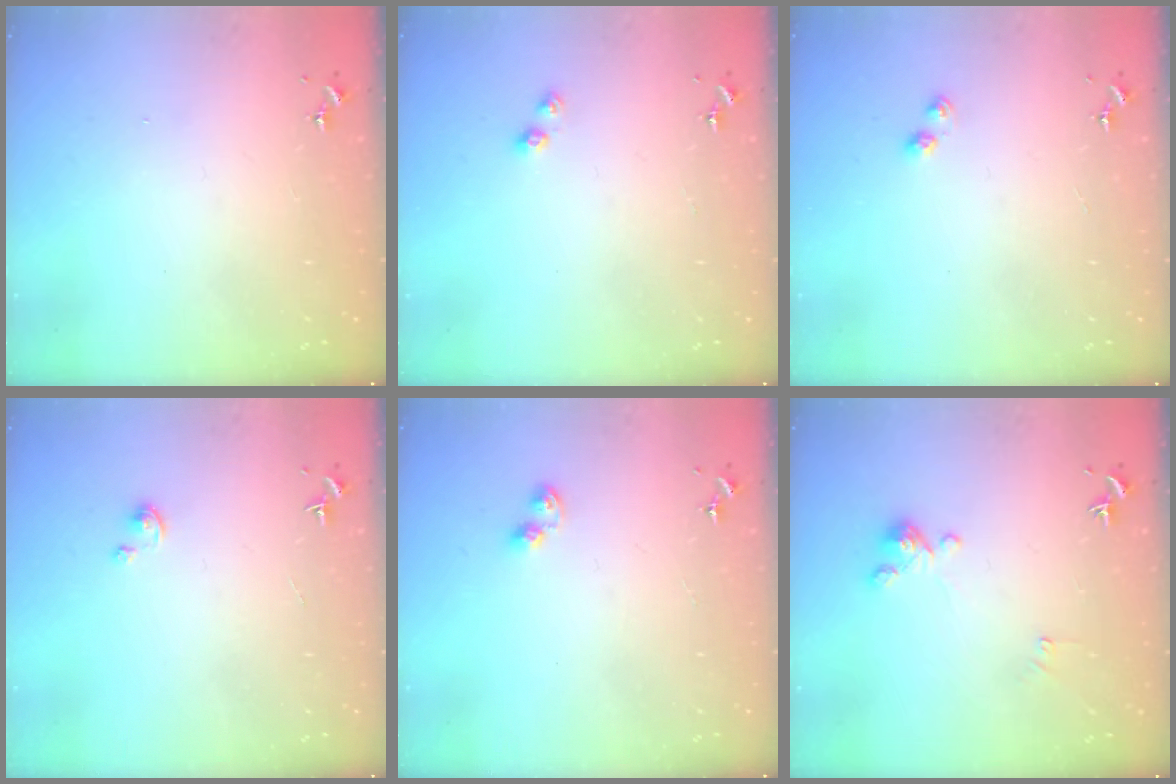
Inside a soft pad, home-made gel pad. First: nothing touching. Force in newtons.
{"total": 4.1, "press": 4.1, "slide": 0.5}
{"total": 4.0, "press": 3.9, "slide": 0.4}
{"total": 2.4, "press": 2.4, "slide": 0.3}
{"total": 4.5, "press": 4.5, "slide": 0.5}
{"total": 0.0}